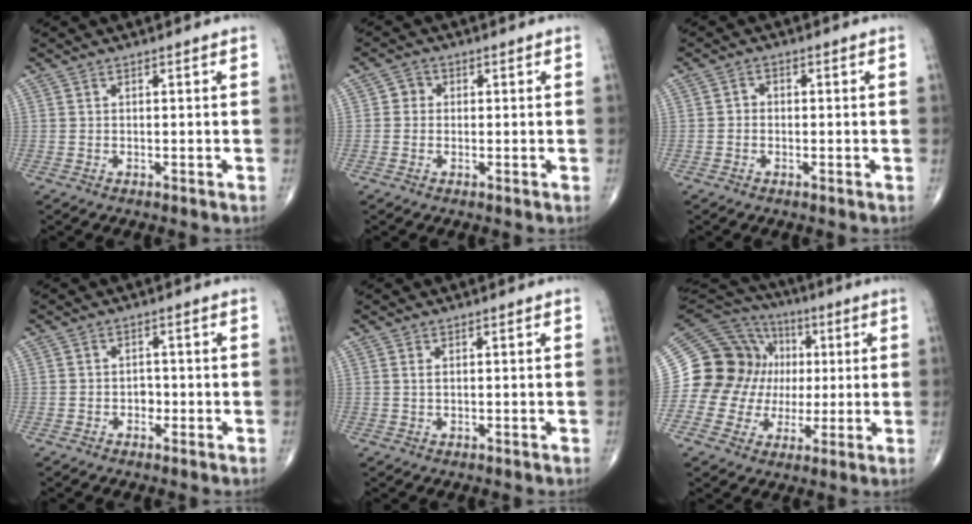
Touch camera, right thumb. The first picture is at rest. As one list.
[{"total": 2.2, "force": [0.1, 2.1, 0.8], "torque": [0.003, 0.006, -0.006]}, {"total": 1.5, "force": [-0.3, 1.2, 0.7], "torque": [-0.002, 0.006, -0.012]}, {"total": 1.8, "force": [-0.6, 1.4, 0.8], "torque": [-0.001, 0.007, -0.014]}, {"total": 0.8, "force": [0.3, 0.3, 0.7], "torque": [-0.016, 0.002, 0.008]}, {"total": 18.0, "force": [1.5, 16.7, 6.5], "torque": [-0.082, 0.049, 0.033]}]